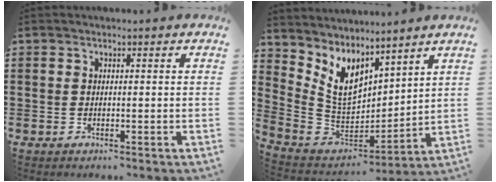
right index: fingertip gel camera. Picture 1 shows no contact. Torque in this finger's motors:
{"motor_torque": [1.03, 1.10, 0.22, 0.05]}